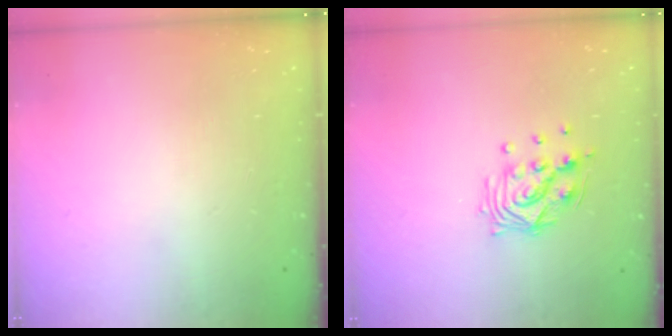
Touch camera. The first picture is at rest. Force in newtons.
{"total": 10.6, "press": 10.6, "slide": 0.5}